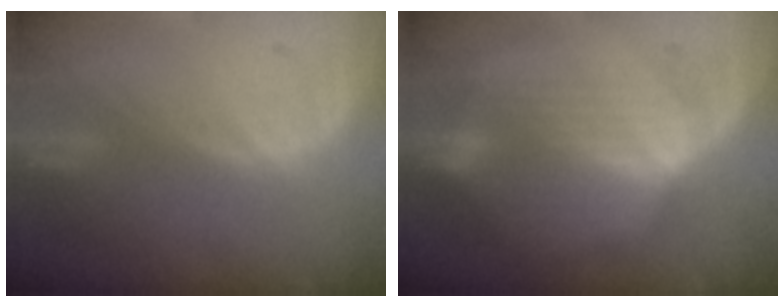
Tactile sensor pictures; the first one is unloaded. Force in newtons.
{"total": 7.1, "press": 6.4, "slide": 3.1}